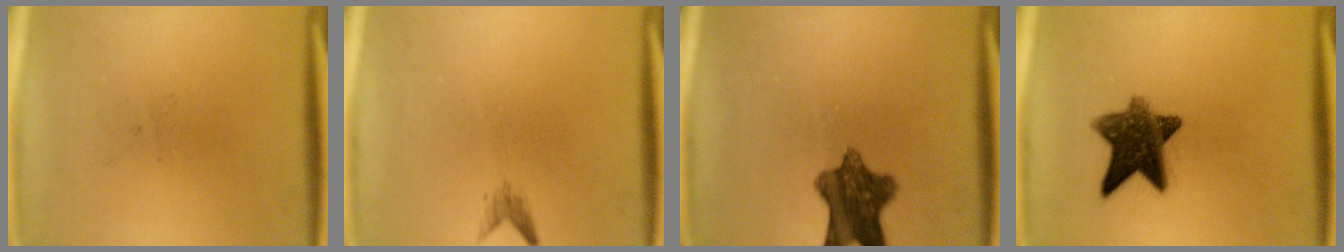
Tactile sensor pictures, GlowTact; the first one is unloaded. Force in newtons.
{"total": 1.1}
{"total": 9.3}
{"total": 9.9}